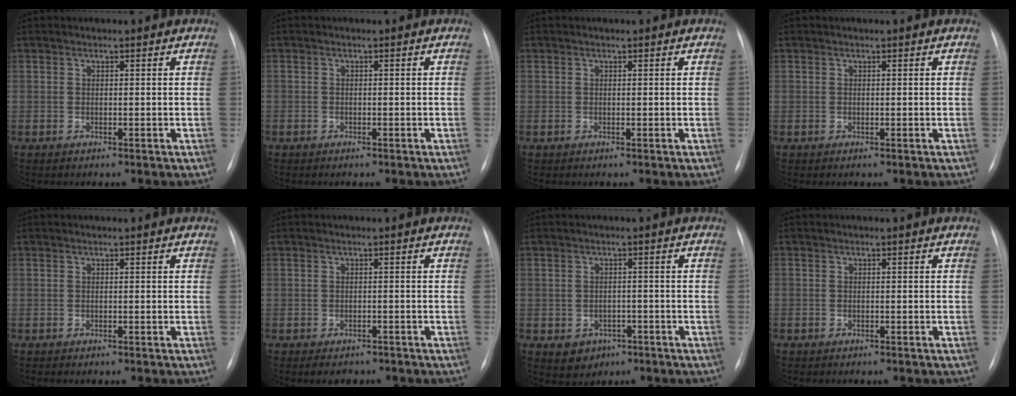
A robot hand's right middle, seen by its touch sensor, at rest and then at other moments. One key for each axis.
{"total": 0.6, "fx": -0.4, "fy": 0.4, "fz": 0.0, "tx": -0.001, "ty": 0.004, "tz": -0.009}
{"total": 0.0}
{"total": 0.0}
{"total": 0.0}
{"total": 4.0, "fx": -3.1, "fy": 1.9, "fz": 1.5, "tx": -0.017, "ty": -0.001, "tz": -0.034}
{"total": 4.0, "fx": -1.8, "fy": 3.3, "fz": 1.3, "tx": -0.015, "ty": 0.008, "tz": -0.012}
{"total": 0.8, "fx": -0.7, "fy": 0.4, "fz": 0.3, "tx": -0.007, "ty": 0.001, "tz": -0.010}